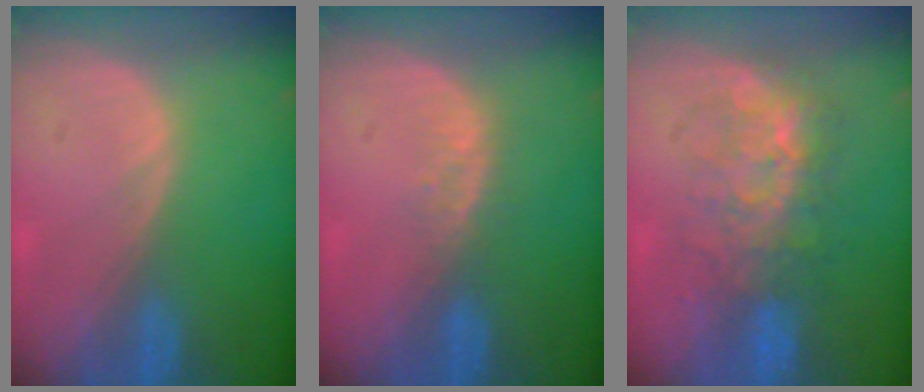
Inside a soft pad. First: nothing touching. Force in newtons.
{"total": 2.9, "press": 2.3, "slide": 1.8}
{"total": 7.8, "press": 7.7, "slide": 1.6}